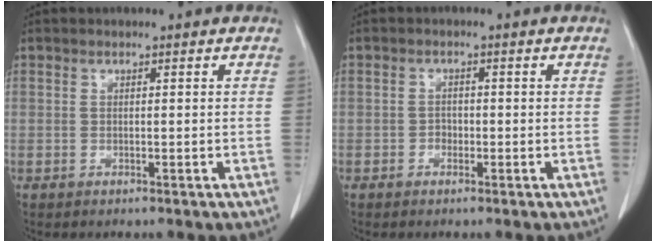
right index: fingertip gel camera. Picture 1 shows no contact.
{"total": 1.3, "force": [-0.6, 1.0, 0.6], "torque": [-0.005, 0.007, -0.010]}